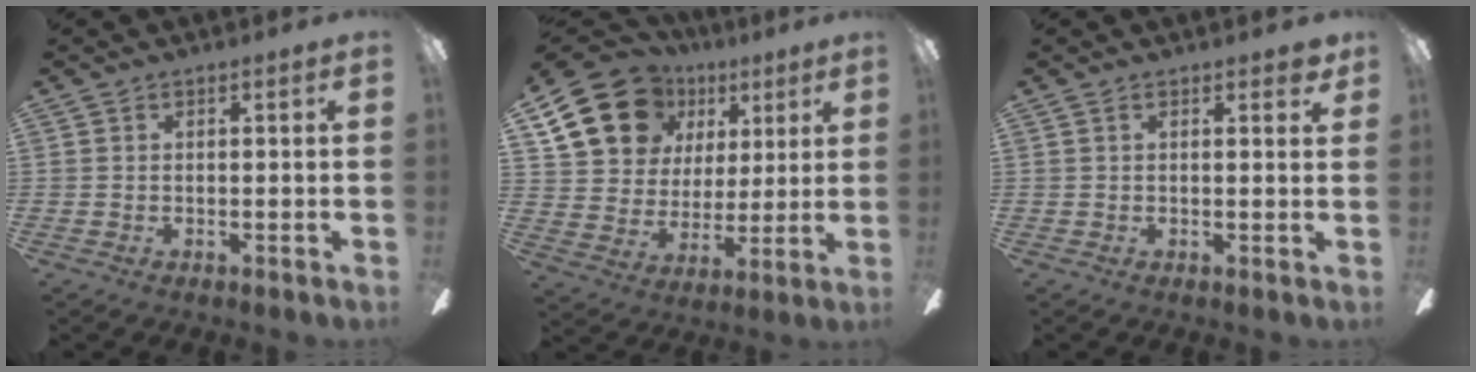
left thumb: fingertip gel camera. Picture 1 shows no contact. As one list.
[{"total": 18.3, "force": [9.4, 14.2, 6.7], "torque": [-0.122, -0.033, 0.186]}, {"total": 1.9, "force": [1.3, 0.7, 1.2], "torque": [-0.001, -0.007, 0.018]}]